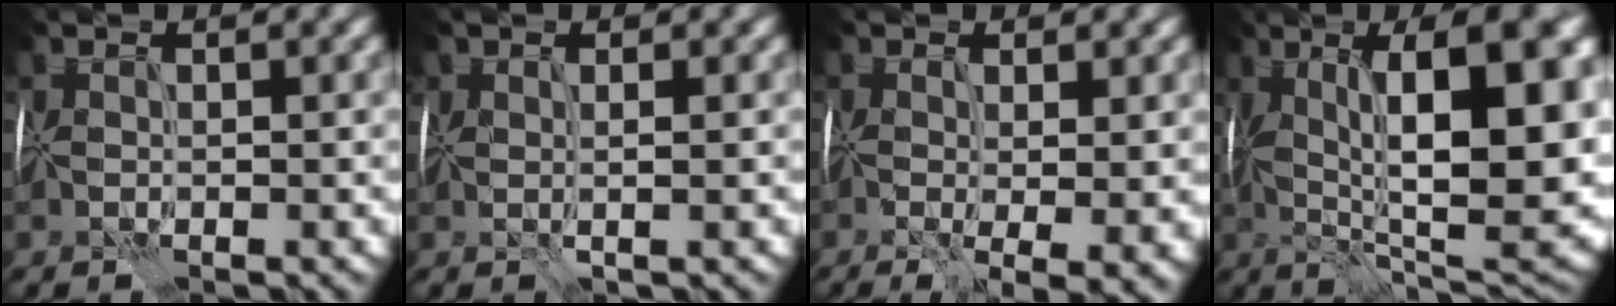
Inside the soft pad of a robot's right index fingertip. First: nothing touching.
{"total": 0.7, "force": [0.2, 0.1, 0.6], "torque": [-0.008, -0.004, 0.002]}
{"total": 5.4, "force": [-0.8, 1.9, 5.0], "torque": [-0.078, -0.022, -0.007]}
{"total": 16.0, "force": [1.5, 5.7, 14.8], "torque": [-0.199, 0.012, 0.018]}